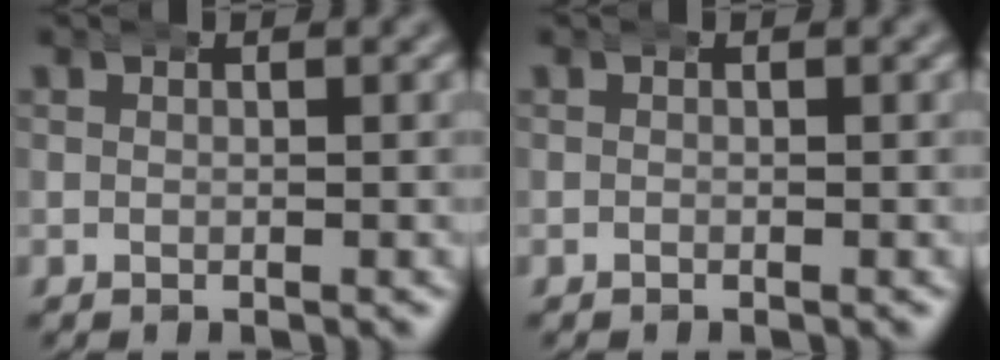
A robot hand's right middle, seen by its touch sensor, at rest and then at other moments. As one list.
[{"total": 0.0}]